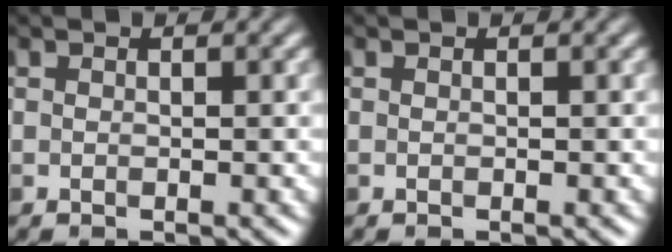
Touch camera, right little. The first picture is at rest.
{"total": 0.0}